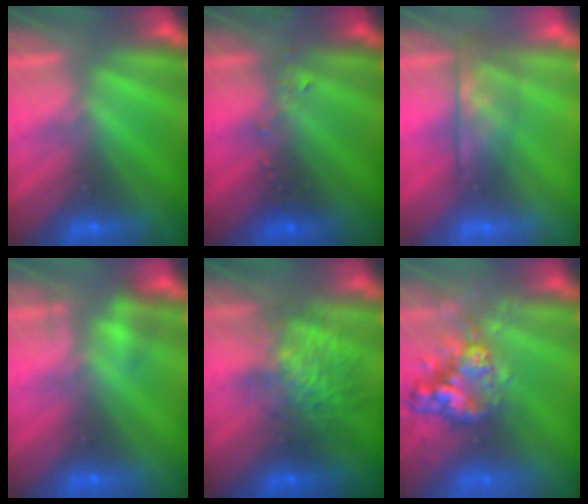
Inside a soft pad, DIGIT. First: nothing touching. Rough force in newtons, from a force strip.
{"total": 2.4}
{"total": 4.4}
{"total": 2.1}
{"total": 6.9}
{"total": 5.6}